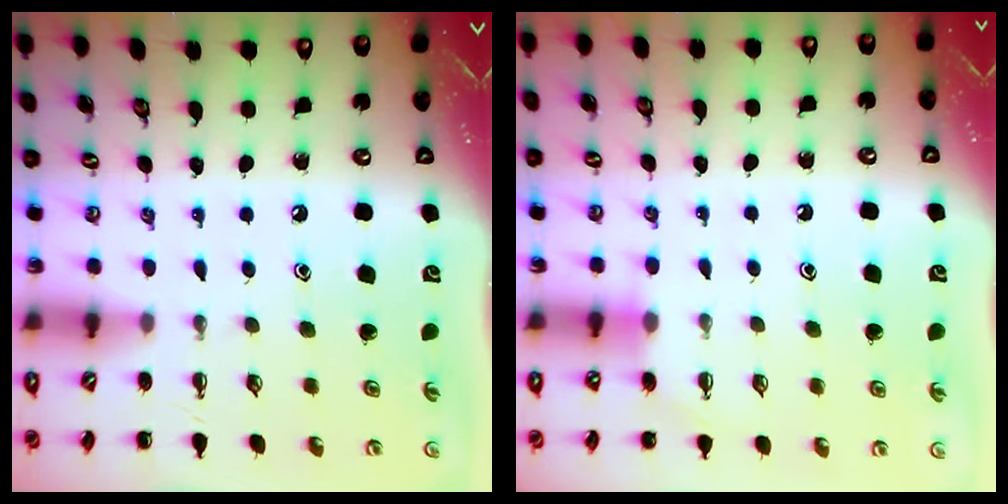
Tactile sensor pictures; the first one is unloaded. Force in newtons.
{"total": 4.5, "press": 4.3, "slide": 1.3}